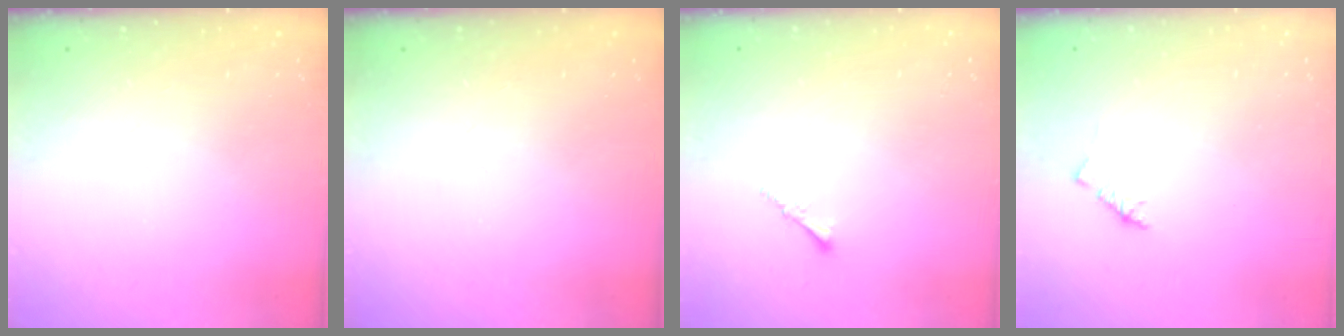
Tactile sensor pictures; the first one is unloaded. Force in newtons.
{"total": 0.0}
{"total": 1.5, "press": 1.5, "slide": 0.4}
{"total": 1.7, "press": 1.6, "slide": 0.5}